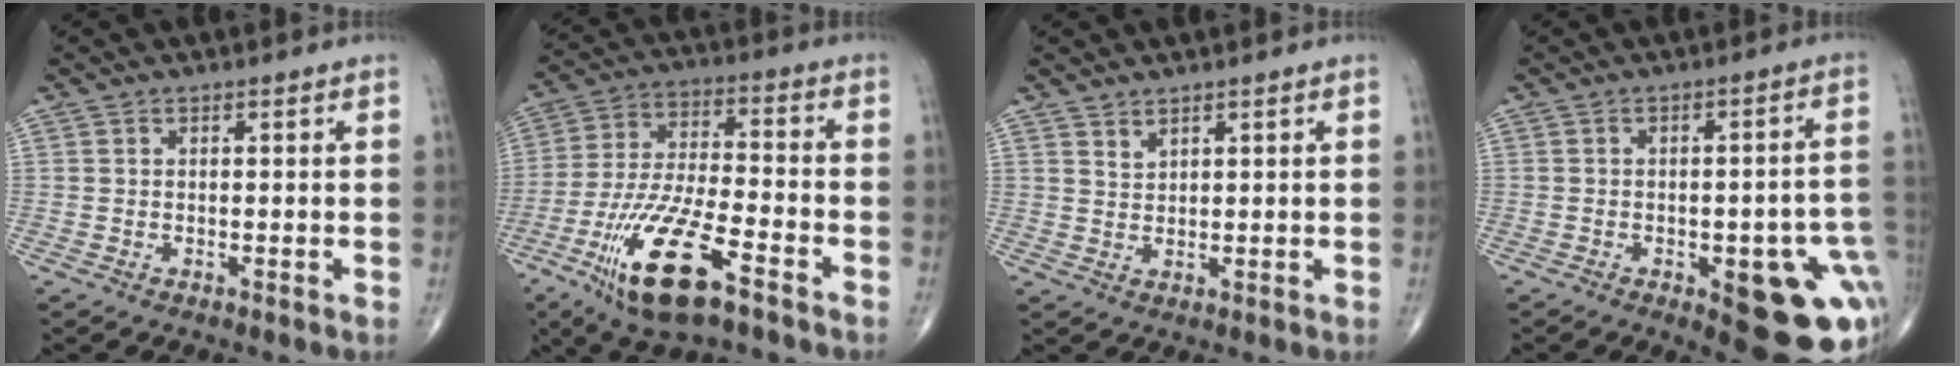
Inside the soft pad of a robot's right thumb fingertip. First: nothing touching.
{"total": 17.9, "force": [-9.4, 5.4, 14.2], "torque": [-0.289, 0.033, -0.170]}
{"total": 1.8, "force": [1.6, 0.7, 0.6], "torque": [-0.002, -0.014, 0.031]}
{"total": 17.2, "force": [-4.8, 6.2, 15.3], "torque": [-0.135, 0.023, -0.035]}